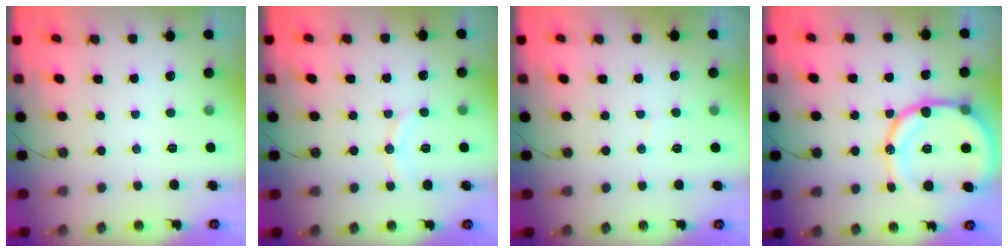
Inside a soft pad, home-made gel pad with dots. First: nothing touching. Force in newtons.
{"total": 8.2, "press": 8.2, "slide": 0.8}
{"total": 1.8, "press": 1.8, "slide": 0.1}
{"total": 18.8, "press": 18.5, "slide": 3.4}